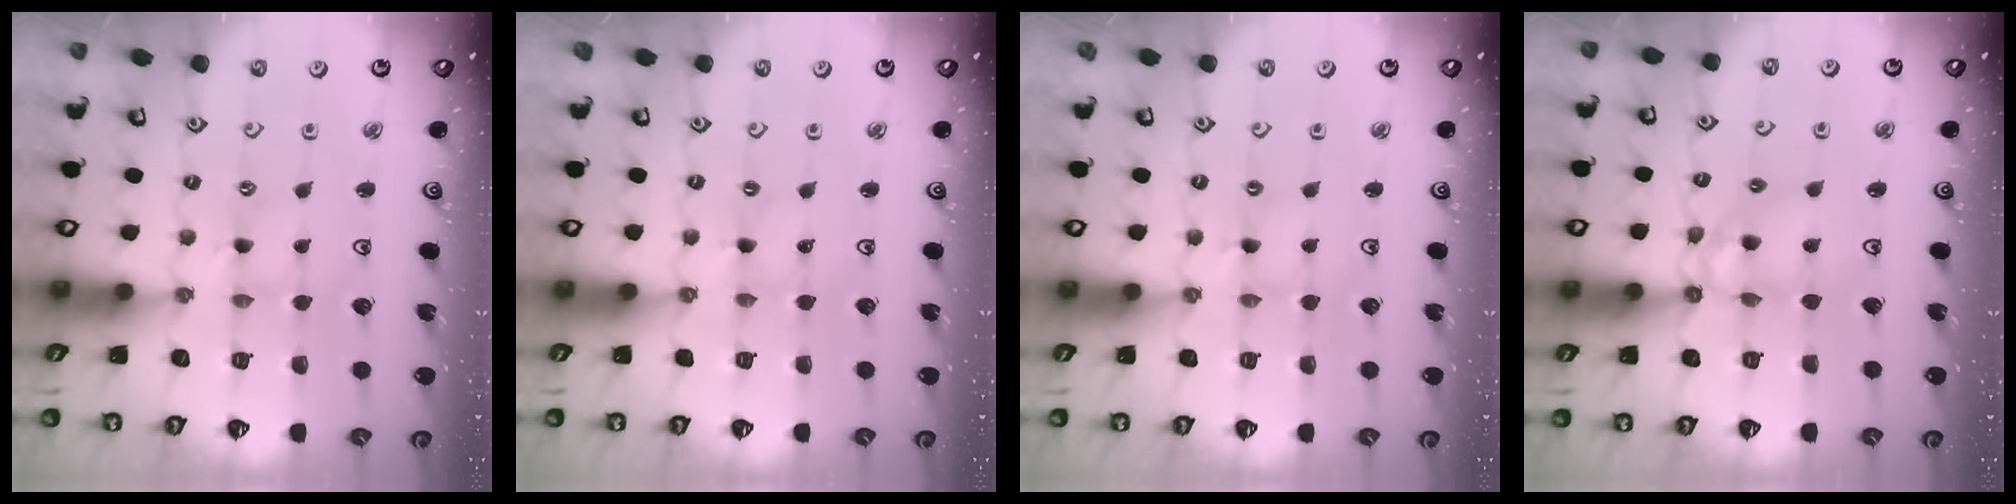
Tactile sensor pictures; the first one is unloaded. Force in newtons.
{"total": 0.0}
{"total": 2.0, "press": 2.0, "slide": 0.3}
{"total": 8.6, "press": 8.5, "slide": 1.0}